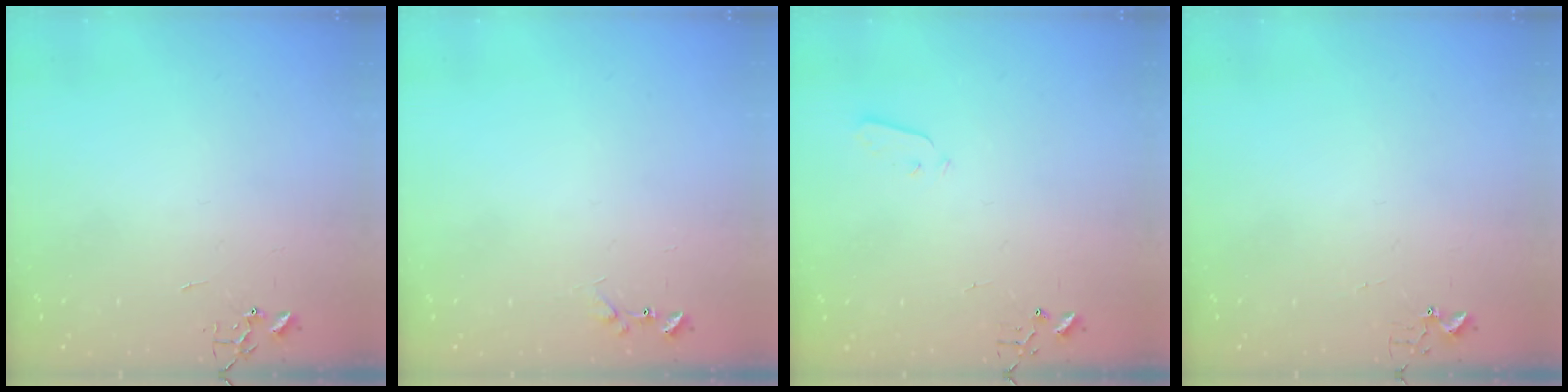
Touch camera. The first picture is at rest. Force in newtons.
{"total": 7.1, "press": 7.0, "slide": 0.5}
{"total": 2.5, "press": 2.5, "slide": 0.4}
{"total": 2.7, "press": 2.7, "slide": 0.3}